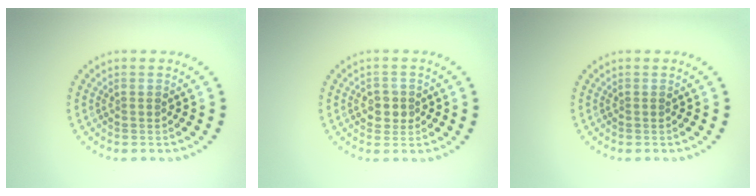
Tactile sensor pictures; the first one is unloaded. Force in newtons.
{"total": 2.1, "press": 2.0, "slide": 0.7}
{"total": 0.0}